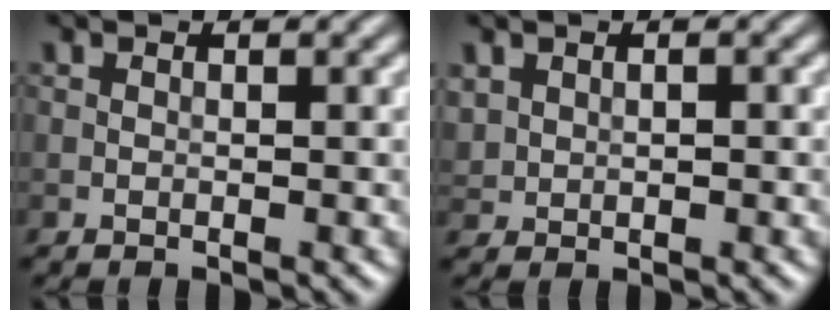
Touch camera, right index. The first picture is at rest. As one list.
[{"total": 1.2, "force": [0.4, 0.9, 0.6], "torque": [-0.013, -0.002, 0.013]}]